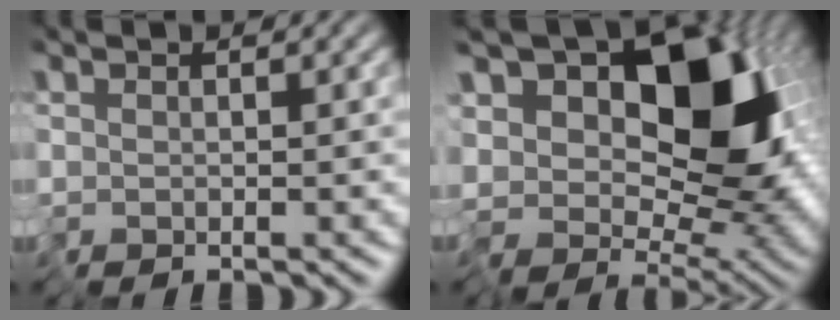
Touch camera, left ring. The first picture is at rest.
{"total": 16.2, "force": [6.0, 8.9, 12.1], "torque": [-0.160, 0.045, 0.099]}